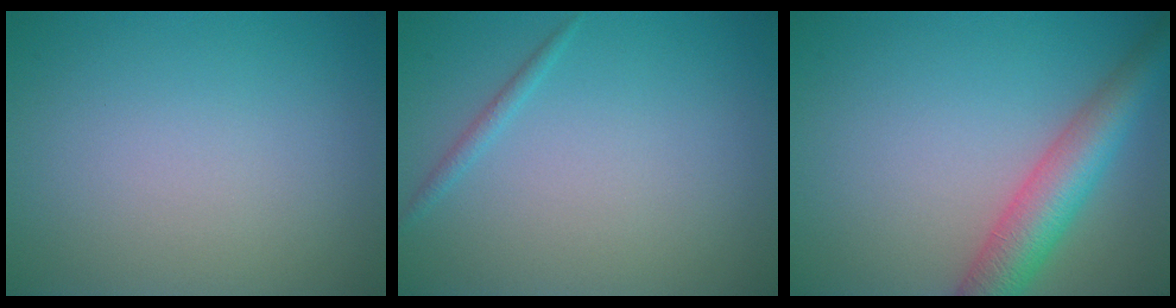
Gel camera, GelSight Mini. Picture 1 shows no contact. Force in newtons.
{"total": 0.9, "press": 0.9, "slide": 0.1}
{"total": 5.6, "press": 5.6, "slide": 0.2}